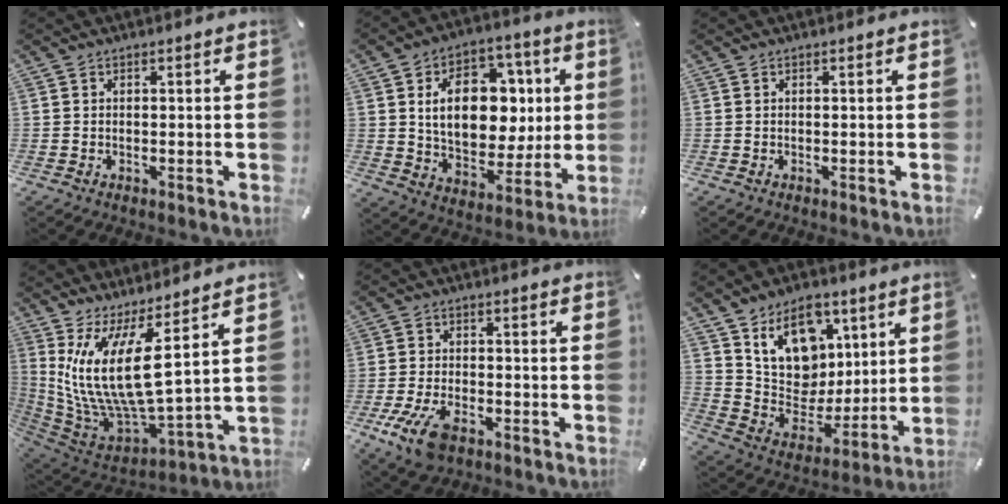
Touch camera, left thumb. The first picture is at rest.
{"total": 17.2, "force": [3.1, 12.5, 11.4], "torque": [-0.182, 0.000, 0.061]}
{"total": 0.0}
{"total": 16.3, "force": [5.4, 5.5, 14.4], "torque": [-0.333, -0.068, 0.091]}
{"total": 9.0, "force": [-4.9, 4.6, 6.0], "torque": [-0.142, 0.009, -0.093]}
{"total": 15.1, "force": [7.6, 11.6, 5.9], "torque": [-0.097, -0.049, 0.151]}